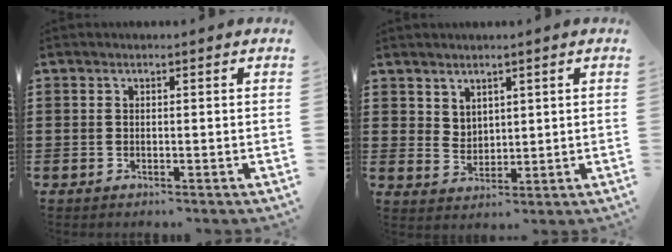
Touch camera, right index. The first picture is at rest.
{"total": 3.4, "force": [2.8, 1.8, 0.1], "torque": [-0.012, 0.000, 0.055]}